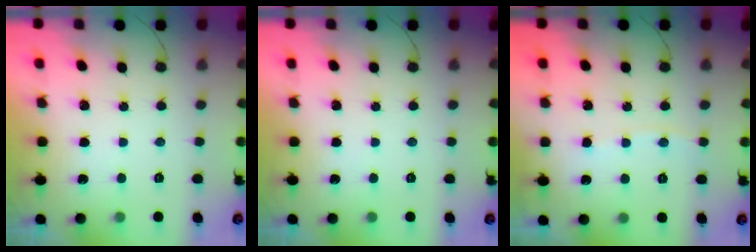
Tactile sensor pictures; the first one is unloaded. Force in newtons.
{"total": 0.0}
{"total": 2.9, "press": 2.8, "slide": 0.4}